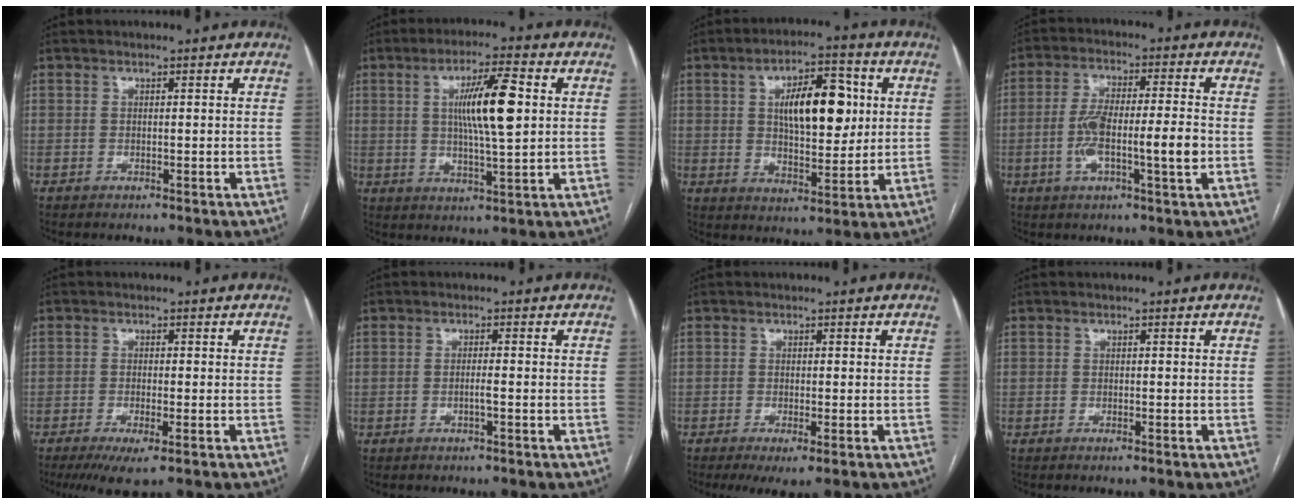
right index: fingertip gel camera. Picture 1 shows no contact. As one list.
[{"total": 10.4, "force": [1.9, 0.9, 10.2], "torque": [-0.179, 0.002, 0.032]}, {"total": 12.4, "force": [2.7, 4.9, 11.1], "torque": [-0.177, 0.016, 0.046]}, {"total": 10.3, "force": [-1.9, 1.5, 10.0], "torque": [-0.185, 0.012, -0.034]}, {"total": 4.6, "force": [-2.5, 0.6, 3.8], "torque": [-0.068, -0.013, -0.040]}, {"total": 1.5, "force": [-0.5, 0.0, 1.4], "torque": [-0.027, -0.001, -0.008]}, {"total": 3.3, "force": [-1.6, 0.6, 2.8], "torque": [-0.043, -0.010, -0.022]}, {"total": 0.0}]